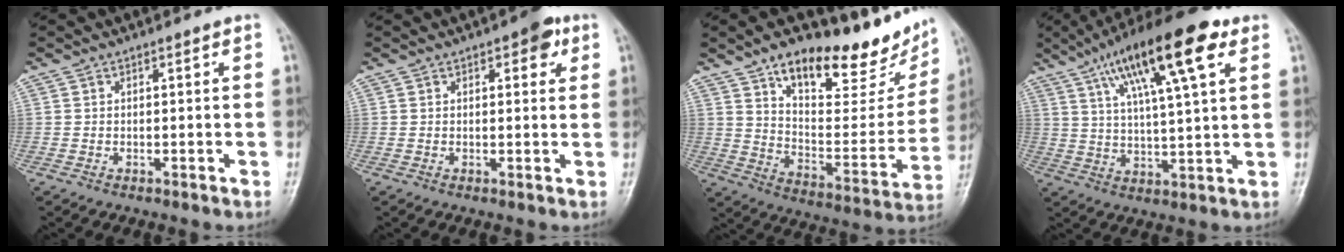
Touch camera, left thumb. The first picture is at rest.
{"total": 4.5, "force": [2.1, 2.2, 3.3], "torque": [-0.019, -0.002, 0.018]}
{"total": 24.1, "force": [16.4, 9.2, 15.1], "torque": [-0.158, -0.074, 0.253]}
{"total": 19.3, "force": [9.2, 4.8, 16.3], "torque": [-0.256, -0.003, 0.151]}